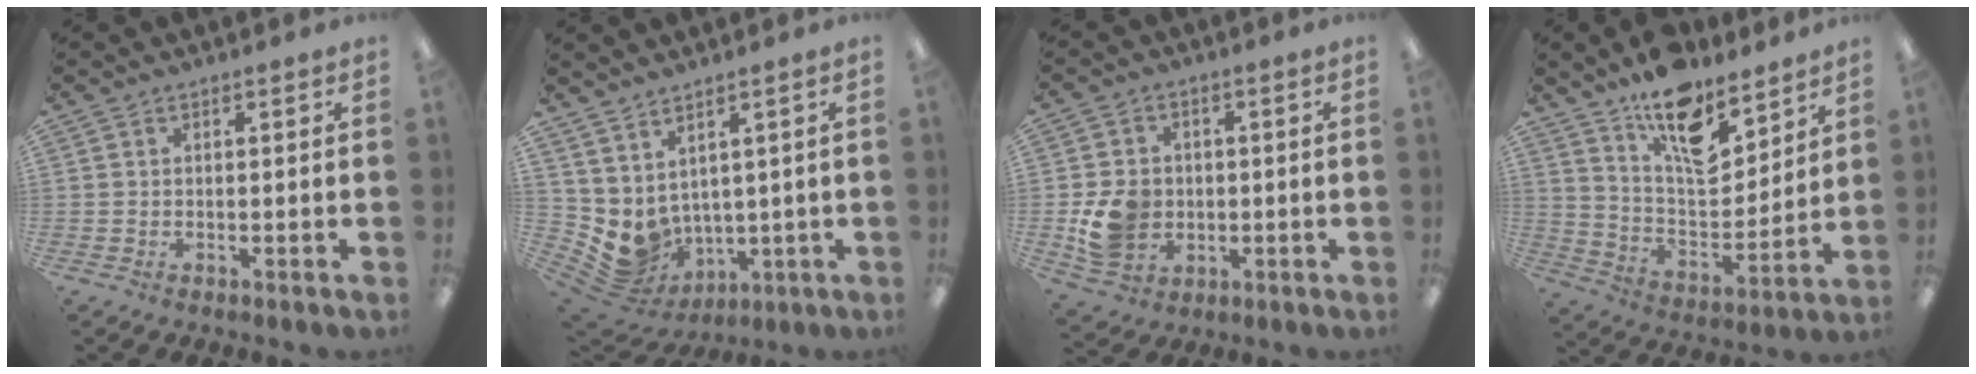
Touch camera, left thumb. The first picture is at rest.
{"total": 5.2, "force": [1.8, 4.6, 1.4], "torque": [-0.056, -0.047, 0.043]}
{"total": 9.1, "force": [-1.0, 7.9, 4.4], "torque": [-0.086, 0.011, -0.014]}
{"total": 15.6, "force": [11.5, 6.7, 8.1], "torque": [-0.135, -0.074, 0.203]}